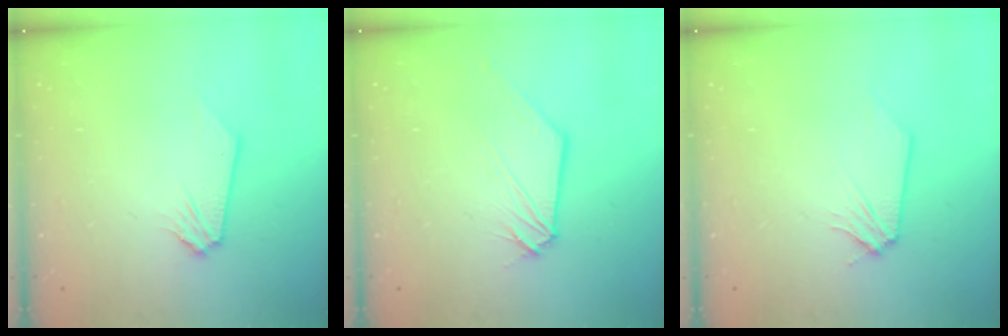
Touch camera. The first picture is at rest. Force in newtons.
{"total": 0.8, "press": 0.8, "slide": 0.1}
{"total": 0.0}